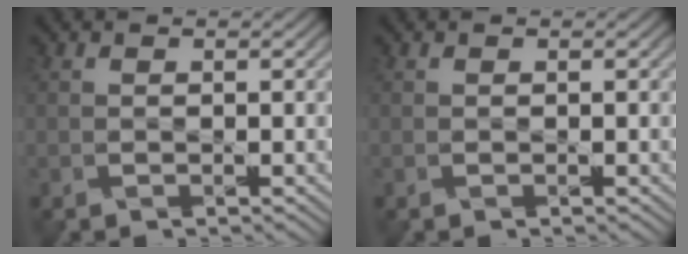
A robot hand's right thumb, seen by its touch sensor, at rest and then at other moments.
{"total": 0.0}